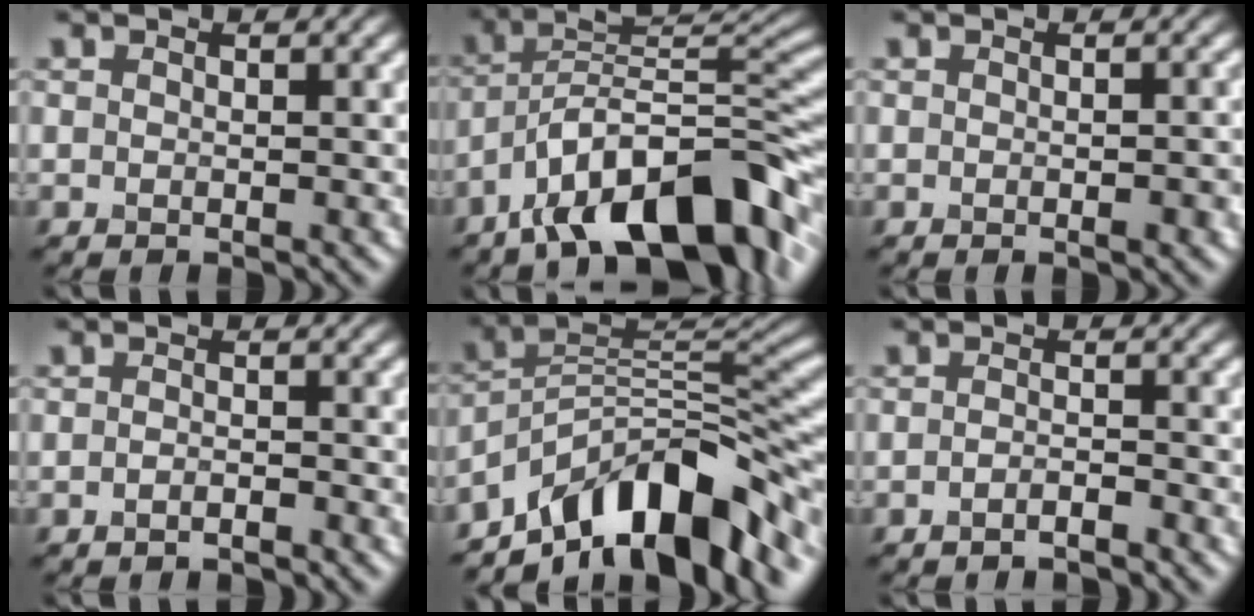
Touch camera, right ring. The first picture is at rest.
{"total": 13.1, "force": [-7.8, 4.3, 9.7], "torque": [-0.137, 0.020, -0.136]}
{"total": 1.2, "force": [-0.4, 0.2, 1.1], "torque": [-0.016, 0.000, -0.004]}
{"total": 1.1, "force": [-0.8, 0.2, 0.7], "torque": [-0.011, 0.001, -0.015]}
{"total": 12.0, "force": [-8.0, 4.4, 7.7], "torque": [-0.100, 0.020, -0.151]}
{"total": 1.4, "force": [-1.0, 0.3, 0.9], "torque": [-0.015, 0.001, -0.022]}